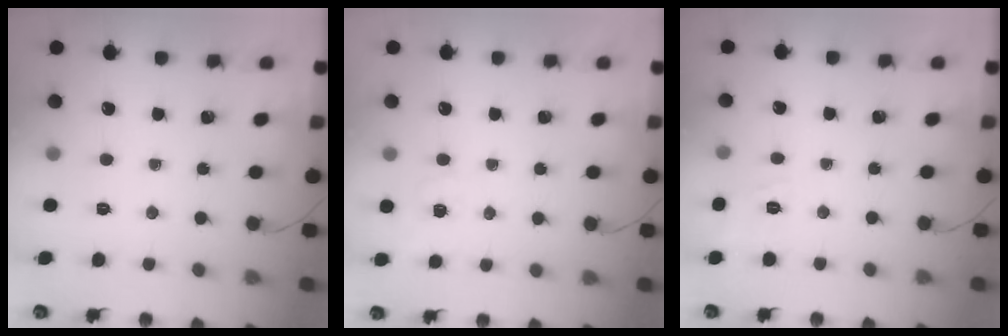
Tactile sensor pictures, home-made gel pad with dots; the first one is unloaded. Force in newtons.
{"total": 4.5, "press": 4.1, "slide": 1.8}
{"total": 8.5, "press": 8.3, "slide": 1.8}